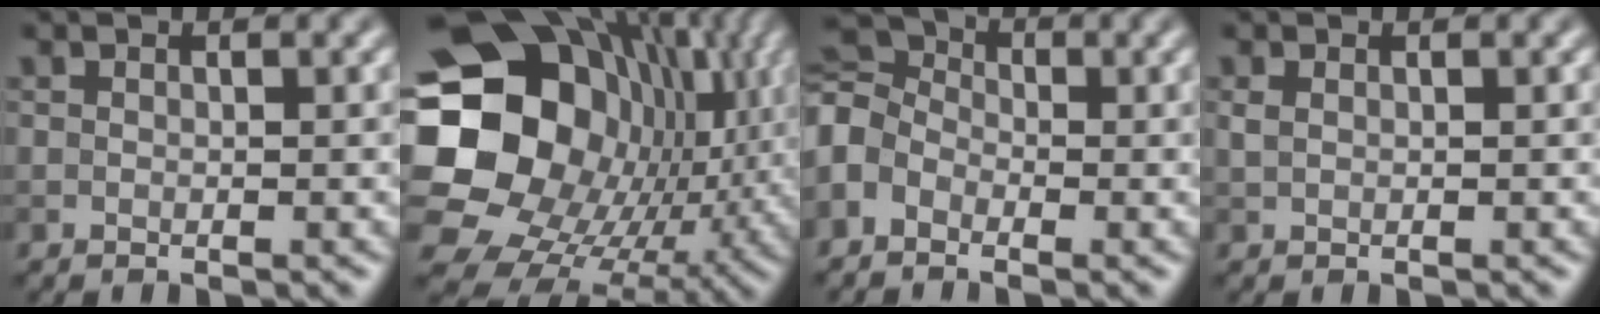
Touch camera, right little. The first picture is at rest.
{"total": 21.9, "force": [2.4, 18.4, 11.7], "torque": [-0.214, -0.021, 0.036]}
{"total": 4.7, "force": [-1.3, 3.5, 2.8], "torque": [-0.066, 0.011, -0.041]}
{"total": 0.6, "force": [0.2, 0.3, 0.5], "torque": [-0.012, 0.001, 0.005]}